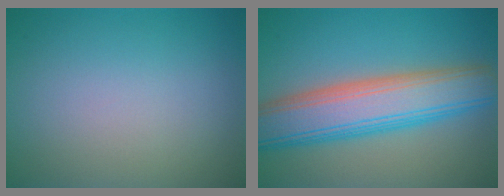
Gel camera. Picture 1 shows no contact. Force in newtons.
{"total": 9.1, "press": 9.1, "slide": 0.7}